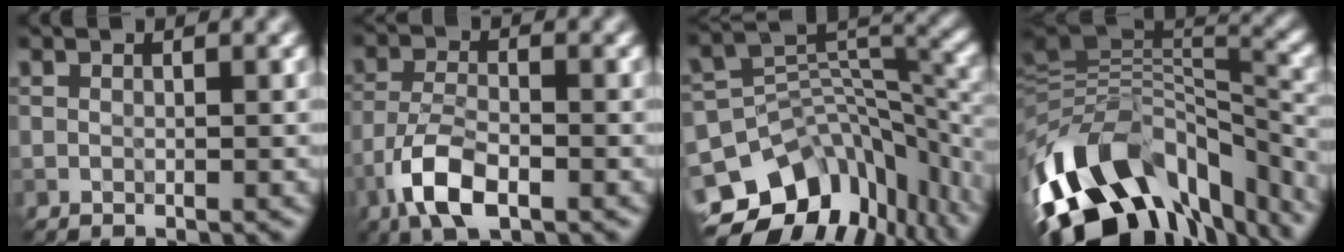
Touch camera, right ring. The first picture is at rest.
{"total": 5.3, "force": [-2.9, 2.1, 3.9], "torque": [-0.080, 0.000, -0.062]}
{"total": 13.0, "force": [-7.6, 8.0, 6.8], "torque": [-0.131, -0.009, -0.105]}
{"total": 14.4, "force": [-7.7, 7.7, 9.4], "torque": [-0.178, 0.015, -0.124]}